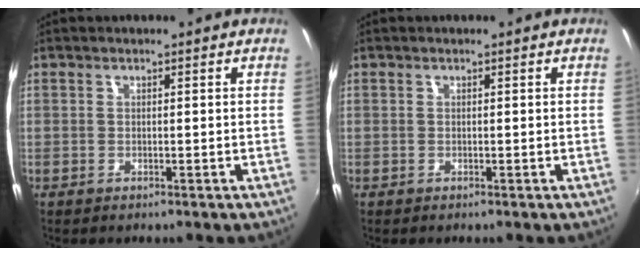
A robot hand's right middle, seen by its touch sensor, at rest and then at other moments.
{"total": 0.0}